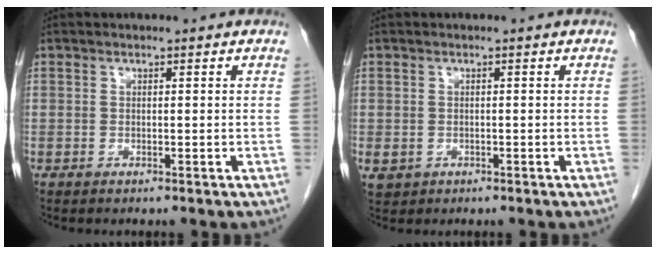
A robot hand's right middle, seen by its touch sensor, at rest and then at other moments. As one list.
[{"total": 2.2, "force": [-0.7, 1.9, 0.8], "torque": [-0.018, -0.002, -0.002]}]